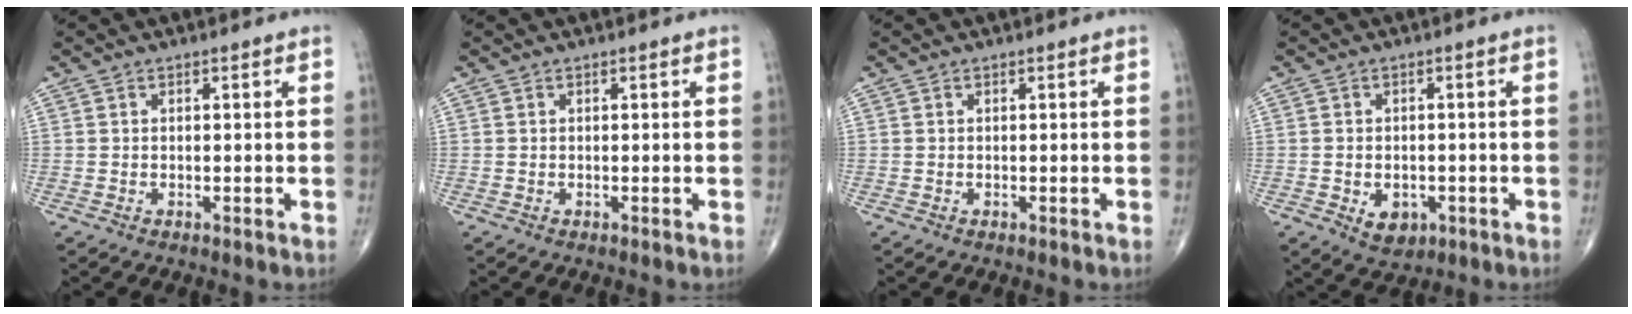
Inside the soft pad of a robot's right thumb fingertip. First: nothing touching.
{"total": 0.0}
{"total": 0.0}
{"total": 4.8, "force": [-1.6, 3.5, 2.9], "torque": [-0.029, 0.005, -0.014]}